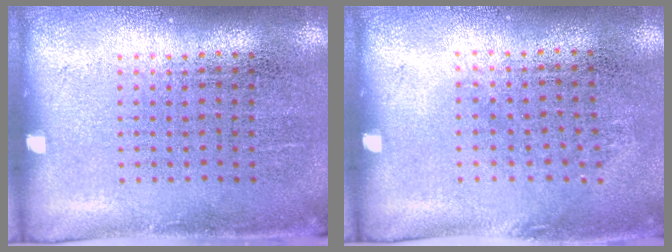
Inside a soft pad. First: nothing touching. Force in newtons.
{"total": 0.9, "press": 0.7, "slide": 0.6}